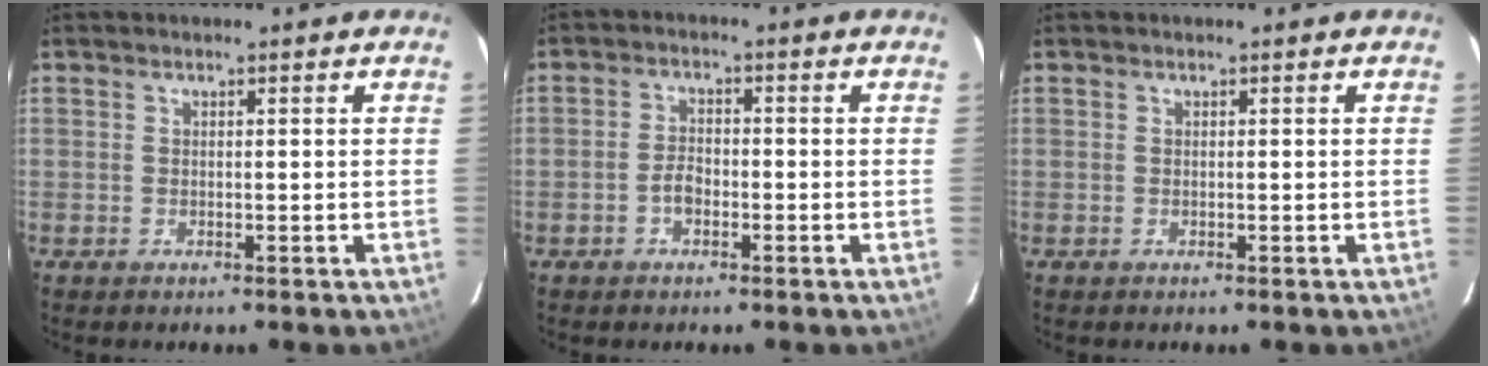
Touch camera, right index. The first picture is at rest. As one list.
[{"total": 2.9, "force": [-1.4, 1.8, 1.9], "torque": [-0.038, 0.007, -0.027]}, {"total": 0.0}]